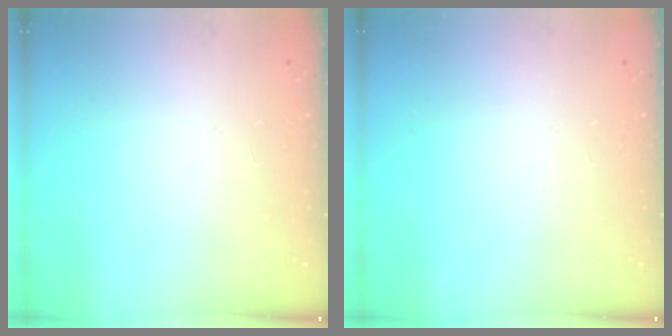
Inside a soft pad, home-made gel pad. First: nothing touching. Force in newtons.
{"total": 0.0}